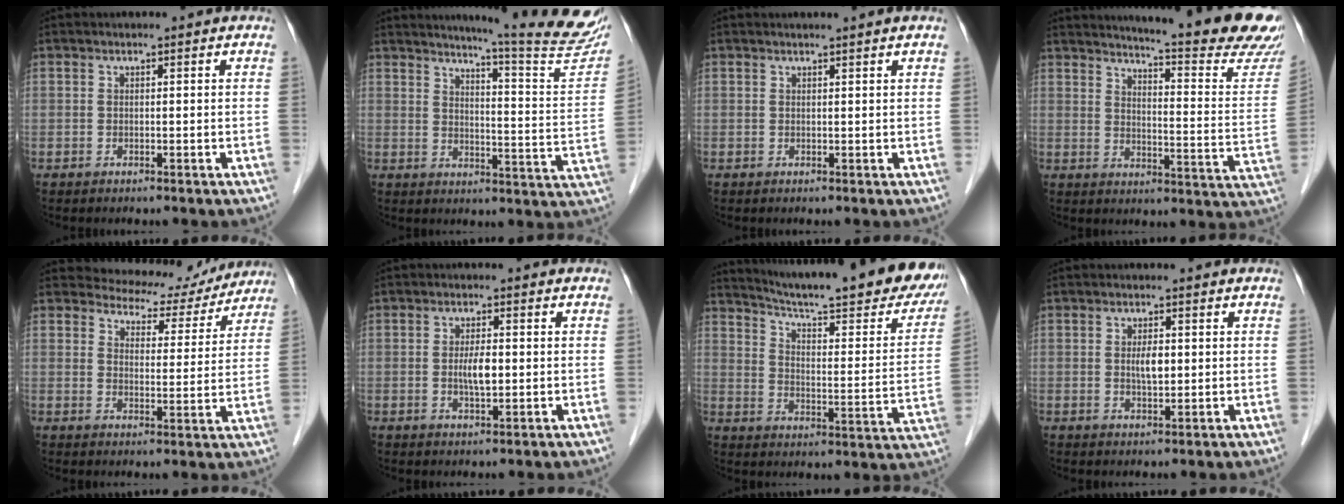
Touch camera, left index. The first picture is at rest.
{"total": 18.9, "force": [17.3, -0.5, 7.7], "torque": [-0.106, -0.098, 0.197]}
{"total": 1.3, "force": [1.1, -0.4, 0.5], "torque": [-0.015, 0.000, 0.024]}
{"total": 23.2, "force": [21.0, 0.2, 9.9], "torque": [-0.139, -0.114, 0.246]}
{"total": 10.3, "force": [9.7, 3.4, 0.4], "torque": [0.006, -0.002, 0.114]}
{"total": 3.4, "force": [-0.2, 1.0, 3.3], "torque": [-0.064, -0.001, -0.002]}
{"total": 28.1, "force": [24.7, 2.7, 13.1], "torque": [-0.198, -0.073, 0.315]}
{"total": 2.7, "force": [0.3, 1.0, 2.5], "torque": [-0.046, -0.001, 0.006]}